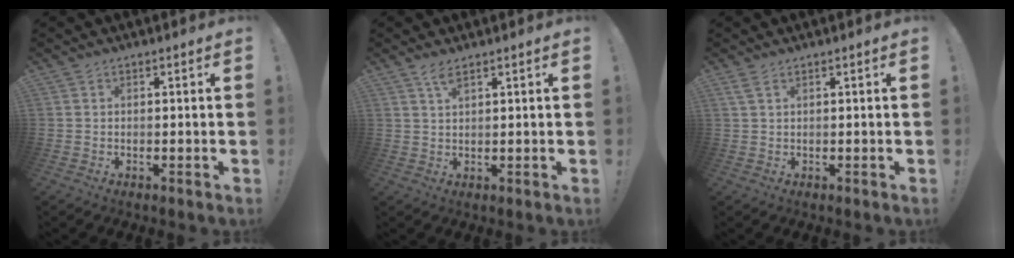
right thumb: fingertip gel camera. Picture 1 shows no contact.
{"total": 3.0, "force": [2.0, 0.5, 2.2], "torque": [-0.041, -0.007, 0.034]}
{"total": 2.0, "force": [1.0, 0.2, 1.7], "torque": [-0.034, 0.000, 0.019]}